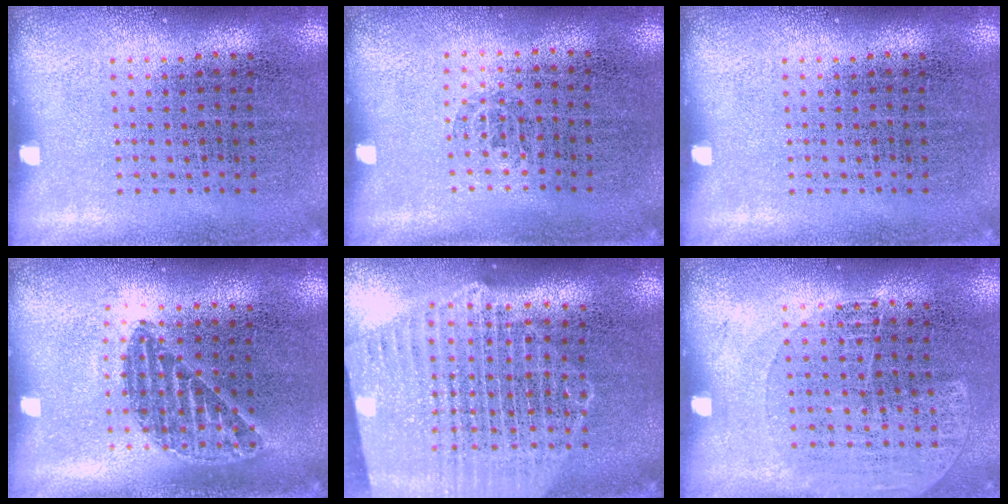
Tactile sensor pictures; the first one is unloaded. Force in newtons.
{"total": 0.5, "press": 0.3, "slide": 0.4}
{"total": 0.0}
{"total": 1.1, "press": 1.0, "slide": 0.4}
{"total": 2.1, "press": 1.9, "slide": 0.9}
{"total": 1.1, "press": 0.9, "slide": 0.6}